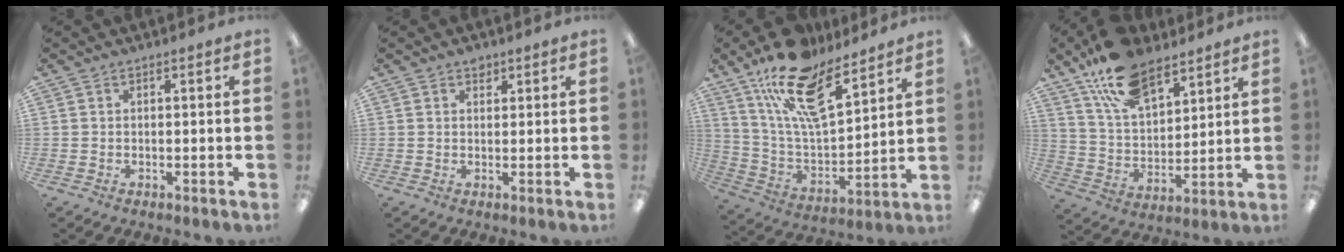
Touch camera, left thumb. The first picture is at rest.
{"total": 1.7, "force": [1.3, 1.0, 0.5], "torque": [-0.003, -0.004, 0.023]}
{"total": 20.0, "force": [14.2, 7.7, 11.8], "torque": [-0.219, -0.077, 0.253]}
{"total": 16.8, "force": [11.7, 8.2, 8.9], "torque": [-0.169, -0.051, 0.215]}